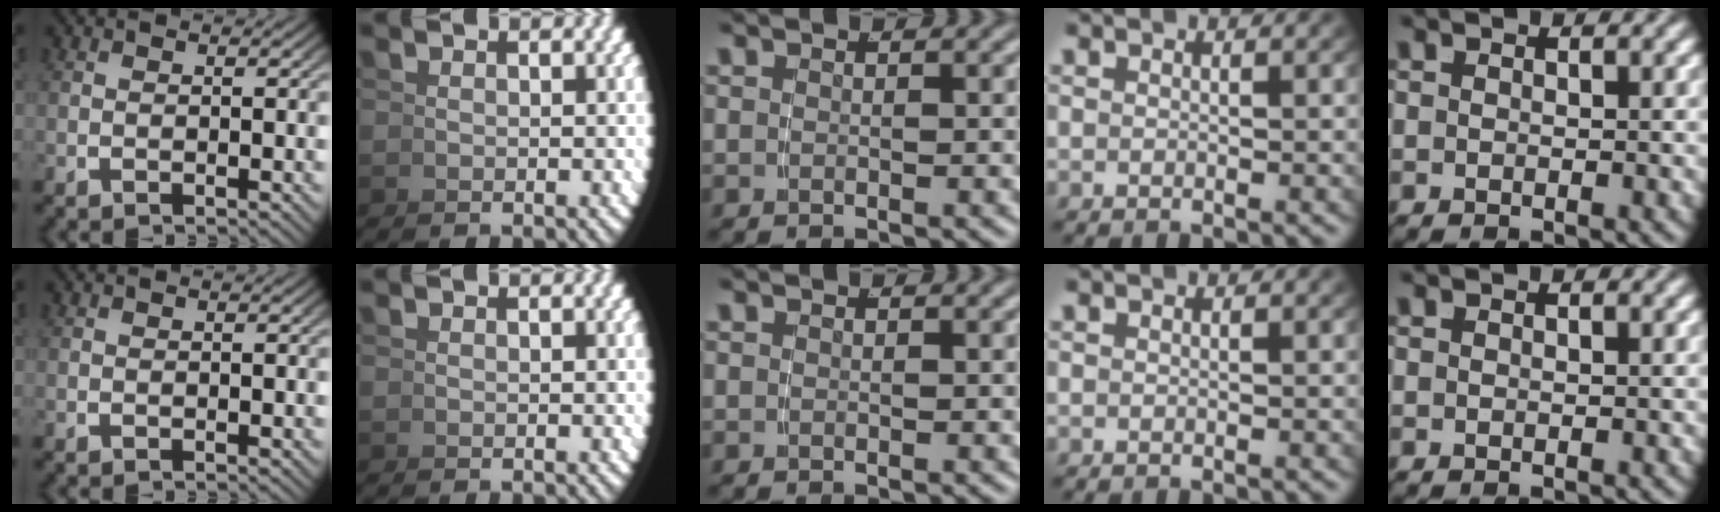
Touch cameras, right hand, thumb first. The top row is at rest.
{}